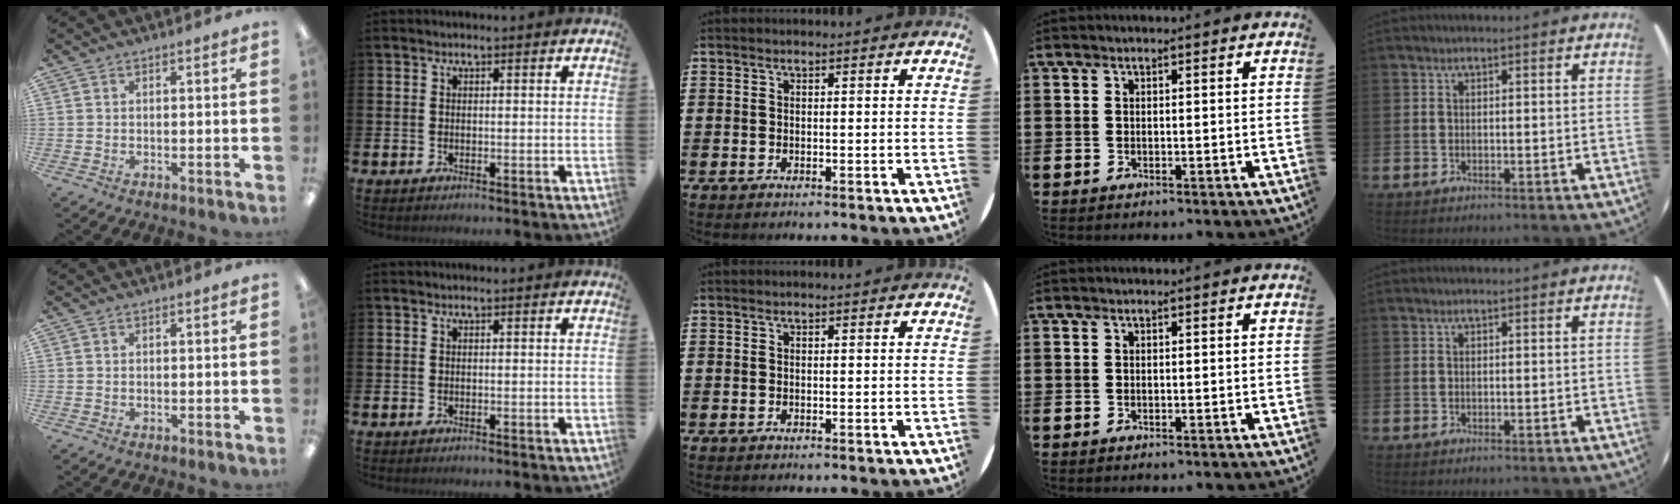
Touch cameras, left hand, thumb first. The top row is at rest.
{}